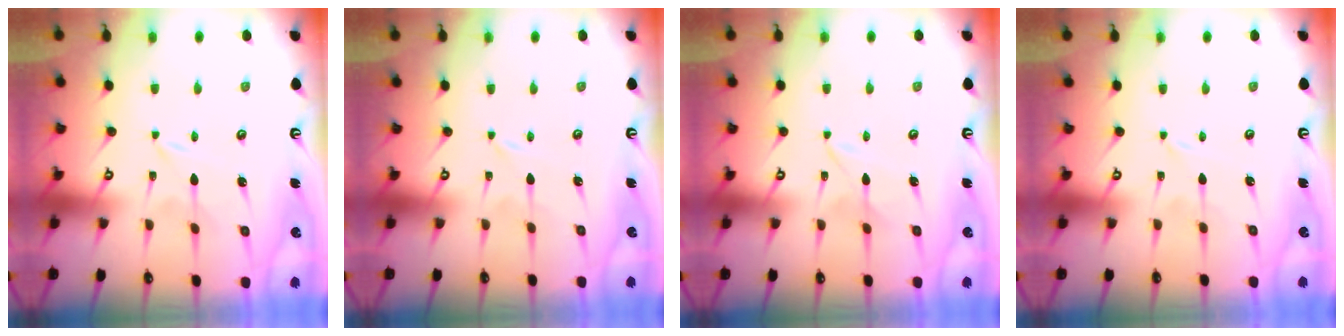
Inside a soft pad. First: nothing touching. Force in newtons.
{"total": 0.0}
{"total": 1.7, "press": 1.7, "slide": 0.2}
{"total": 0.0}